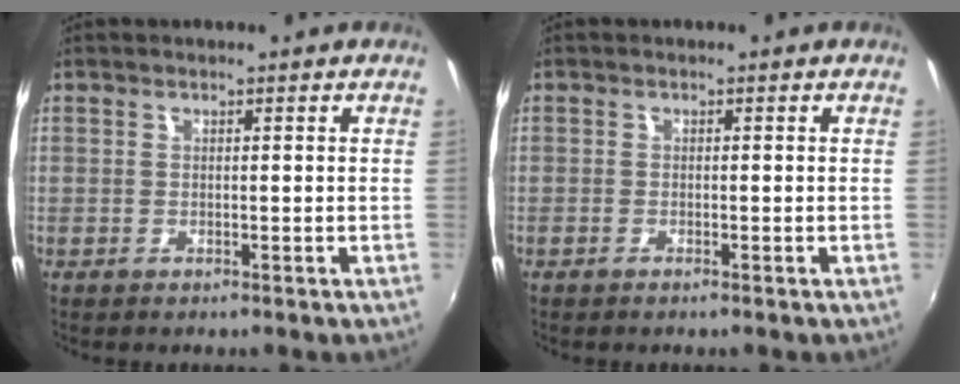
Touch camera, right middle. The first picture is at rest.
{"total": 0.7, "force": [-0.6, 0.0, 0.3], "torque": [-0.006, -0.003, -0.013]}